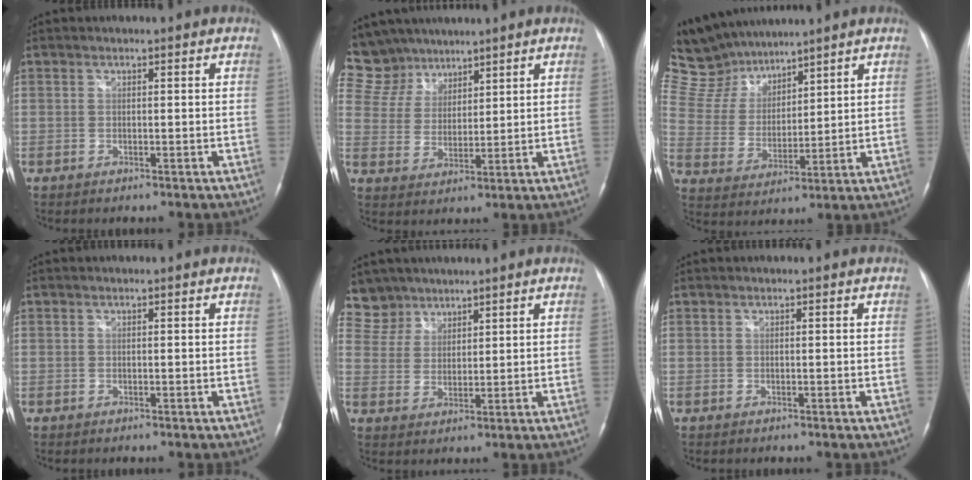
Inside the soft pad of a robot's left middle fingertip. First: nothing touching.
{"total": 9.0, "force": [7.7, 4.6, 0.1], "torque": [-0.010, 0.017, 0.160]}
{"total": 11.6, "force": [10.7, 3.7, 2.7], "torque": [-0.074, 0.020, 0.217]}
{"total": 0.0}
{"total": 5.9, "force": [4.9, 3.3, -0.7], "torque": [0.019, 0.006, 0.100]}
{"total": 0.0}